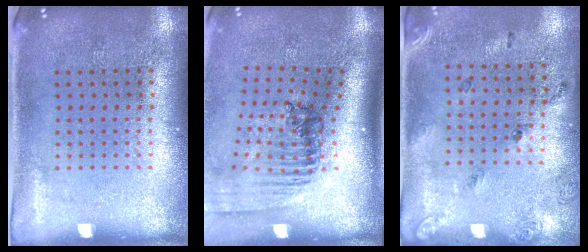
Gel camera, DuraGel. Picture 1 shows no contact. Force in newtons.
{"total": 1.7, "press": 1.4, "slide": 1.0}
{"total": 1.7, "press": 1.0, "slide": 1.4}